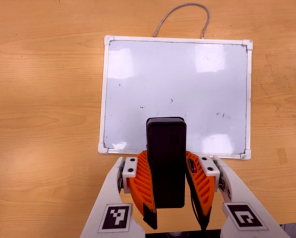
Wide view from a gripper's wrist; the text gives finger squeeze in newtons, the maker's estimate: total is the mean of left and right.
{"total": 8.3, "left": 7.5, "right": 9.2}